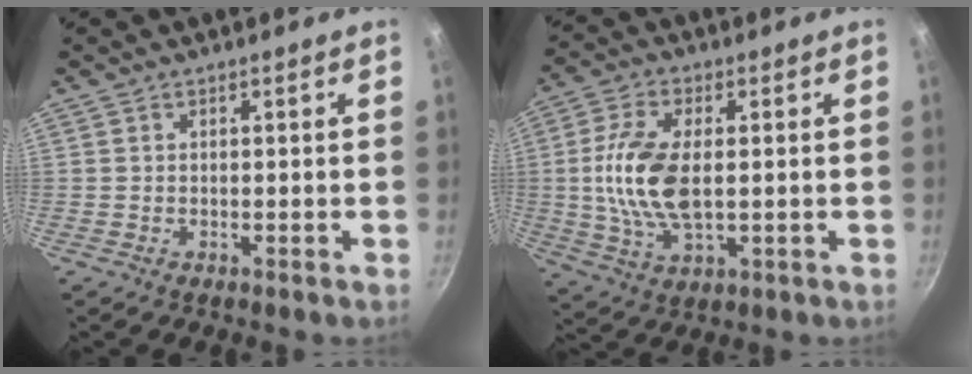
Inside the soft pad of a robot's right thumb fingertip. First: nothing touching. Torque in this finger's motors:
{"motor_torque": [0.77, 1.79, 1.70, -0.68, 0.17]}